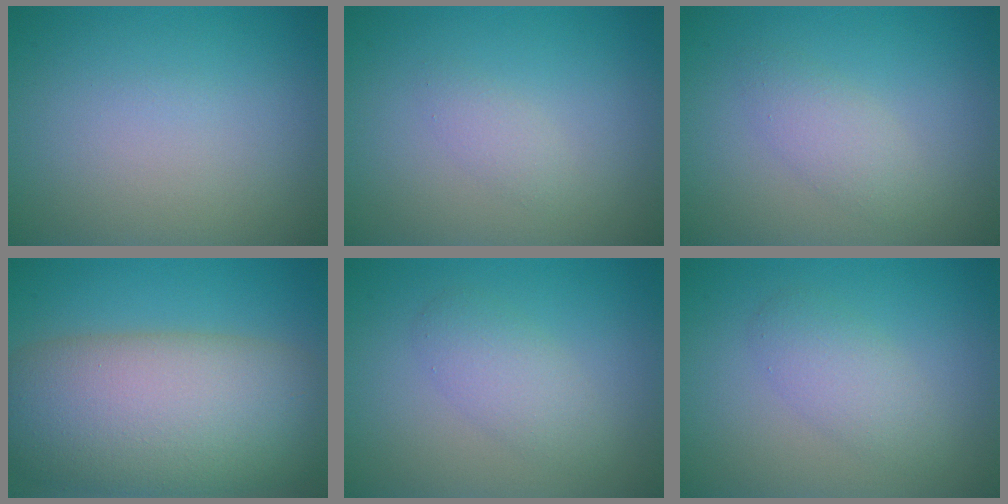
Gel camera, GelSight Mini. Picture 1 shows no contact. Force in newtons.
{"total": 1.1, "press": 1.1, "slide": 0.1}
{"total": 2.0, "press": 2.0, "slide": 0.0}
{"total": 13.1, "press": 13.1, "slide": 0.5}
{"total": 2.6, "press": 2.6, "slide": 0.2}
{"total": 2.6, "press": 2.6, "slide": 0.2}